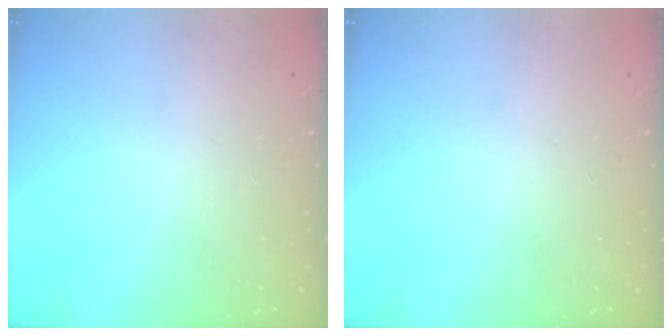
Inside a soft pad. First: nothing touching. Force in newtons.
{"total": 0.0}